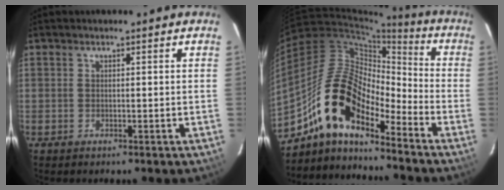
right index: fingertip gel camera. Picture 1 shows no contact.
{"total": 15.9, "force": [-11.3, 5.7, 9.6], "torque": [-0.172, 0.008, -0.228]}